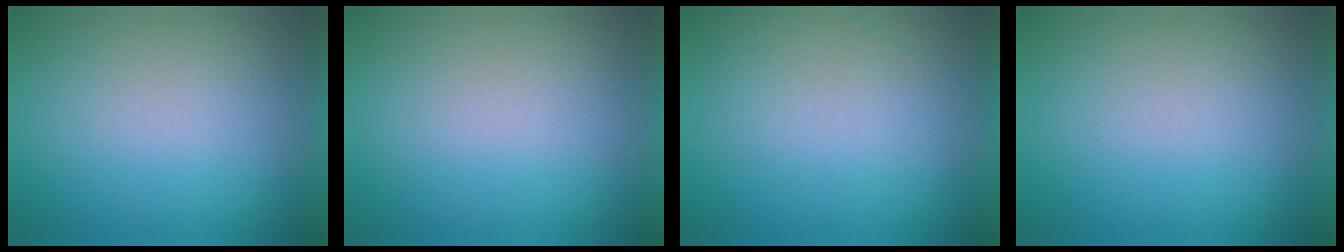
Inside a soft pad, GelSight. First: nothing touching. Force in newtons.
{"total": 0.0}
{"total": 1.0}
{"total": 0.0}